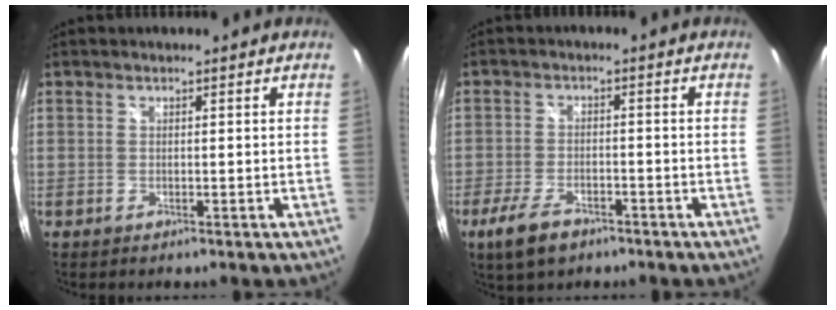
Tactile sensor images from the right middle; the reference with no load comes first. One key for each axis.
{"total": 7.1, "fx": -4.8, "fy": 3.1, "fz": 4.3, "tx": -0.109, "ty": -0.012, "tz": -0.083}